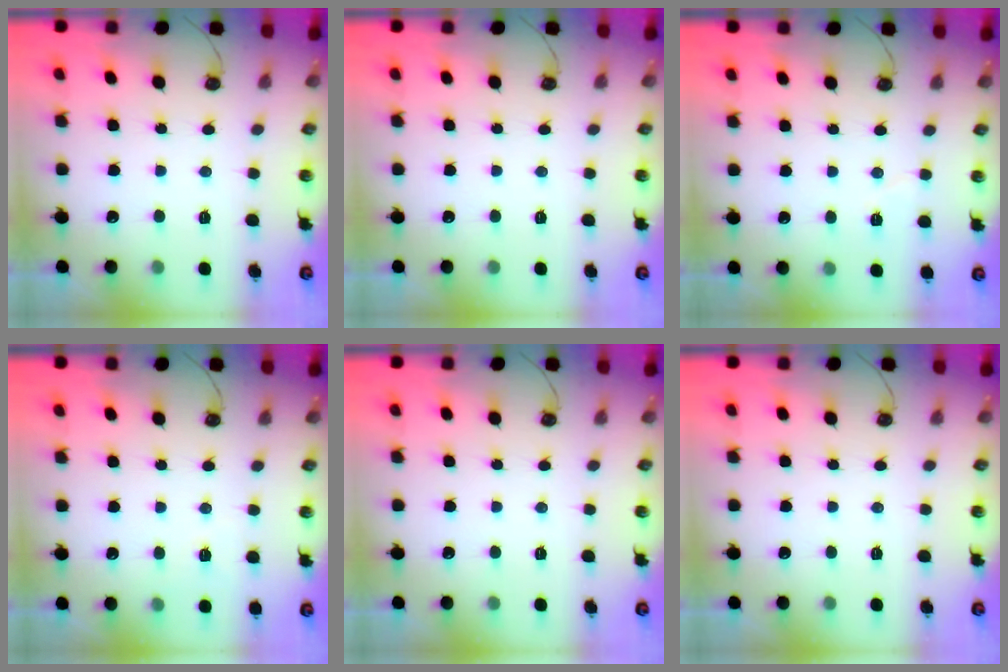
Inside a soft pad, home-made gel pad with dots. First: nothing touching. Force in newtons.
{"total": 0.0}
{"total": 3.0, "press": 2.4, "slide": 1.7}
{"total": 2.7, "press": 1.7, "slide": 2.1}
{"total": 0.0}
{"total": 0.0}